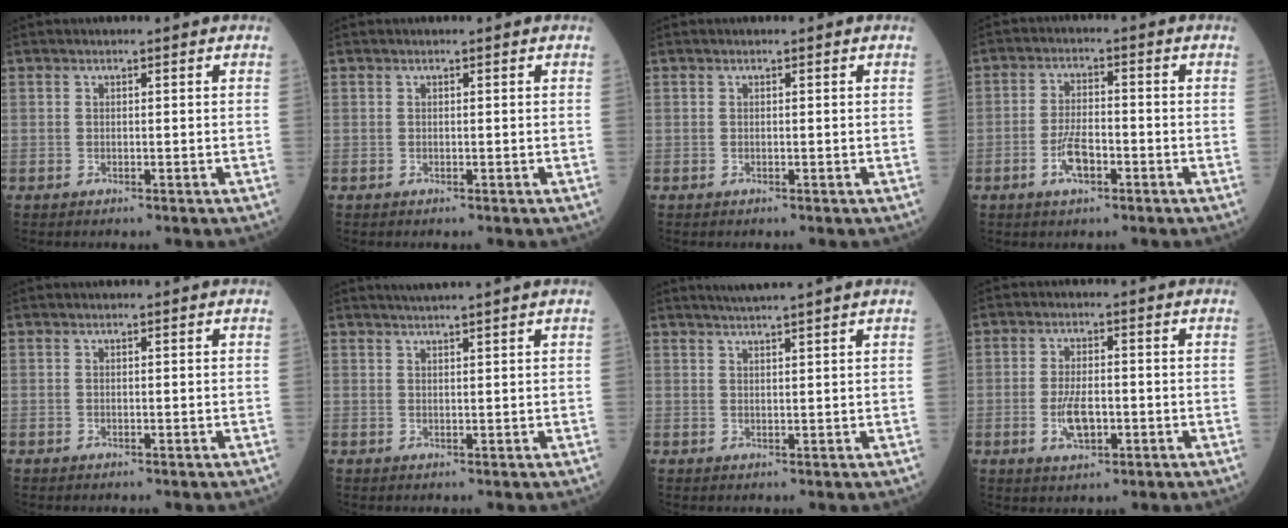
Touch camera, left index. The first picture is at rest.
{"total": 0.0}
{"total": 0.0}
{"total": 5.0, "force": [-2.3, 1.9, 4.0], "torque": [-0.082, 0.001, -0.044]}
{"total": 0.0}
{"total": 3.4, "force": [2.9, -1.0, 1.5], "torque": [-0.016, 0.014, 0.049]}
{"total": 4.7, "force": [4.0, -1.2, 2.2], "torque": [-0.030, 0.015, 0.062]}
{"total": 5.1, "force": [-1.5, 2.1, 4.4], "torque": [-0.088, -0.003, -0.024]}